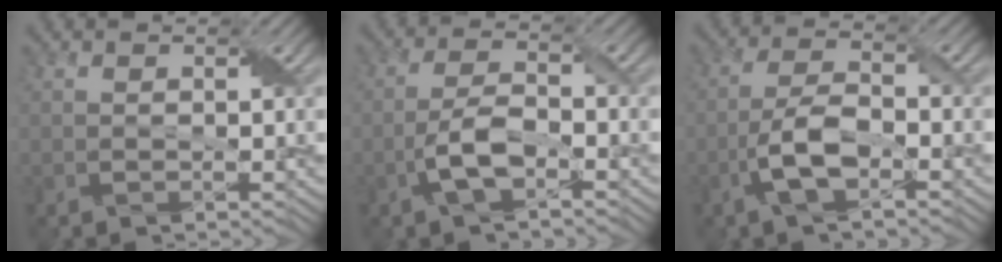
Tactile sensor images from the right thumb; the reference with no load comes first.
{"total": 5.0, "force": [-2.4, 1.8, 4.0], "torque": [-0.088, 0.007, -0.050]}
{"total": 6.0, "force": [-2.7, 2.1, 4.9], "torque": [-0.103, 0.008, -0.060]}